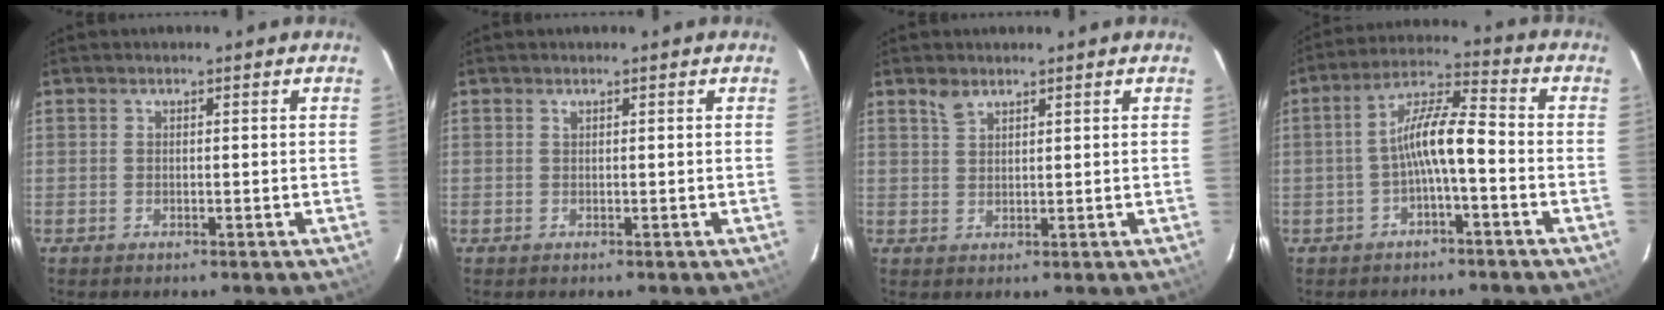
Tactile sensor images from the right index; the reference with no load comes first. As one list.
[{"total": 0.0}, {"total": 2.5, "force": [1.9, 1.1, 1.1], "torque": [-0.018, 0.004, 0.038]}, {"total": 7.8, "force": [-2.5, 1.4, 7.3], "torque": [-0.147, 0.021, -0.043]}]